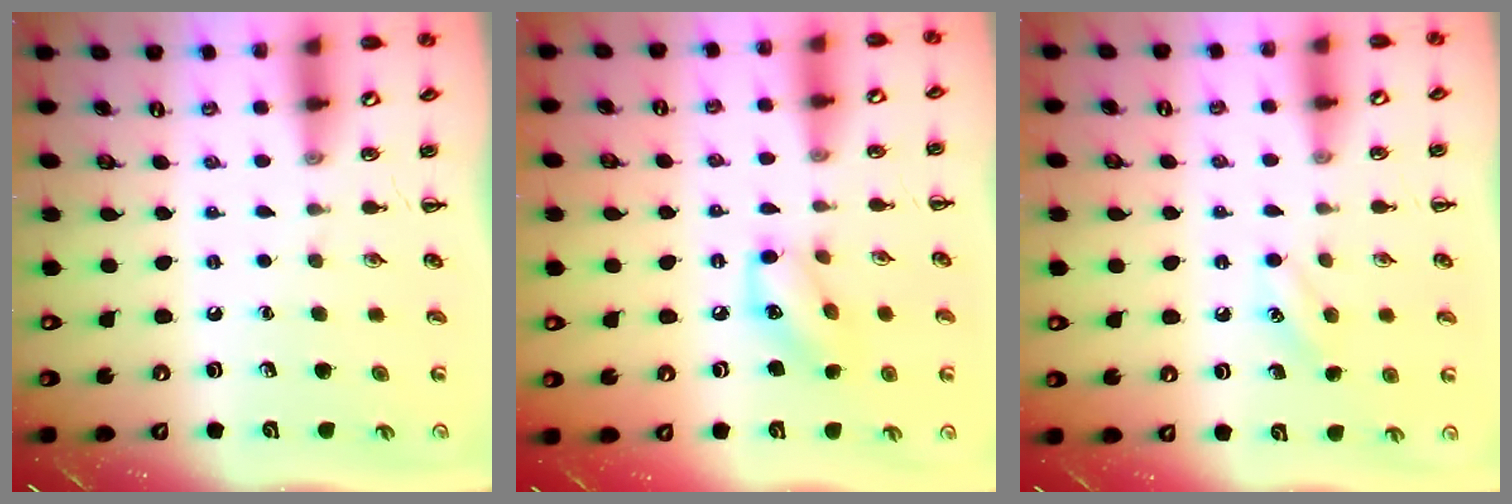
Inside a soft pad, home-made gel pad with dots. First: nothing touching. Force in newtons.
{"total": 9.3, "press": 9.3, "slide": 0.3}
{"total": 8.1, "press": 7.9, "slide": 1.8}